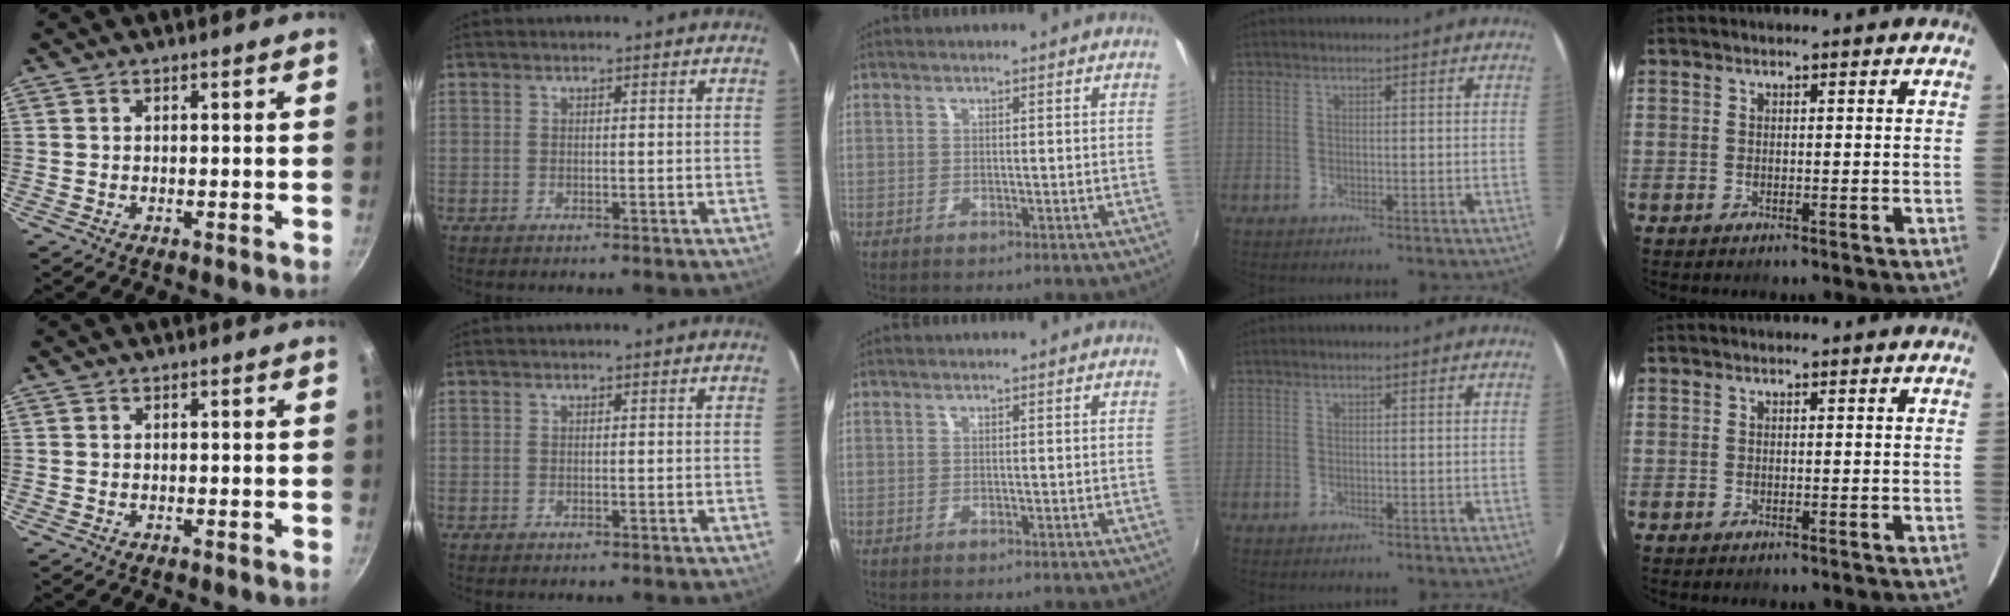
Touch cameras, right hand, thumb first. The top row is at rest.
{}